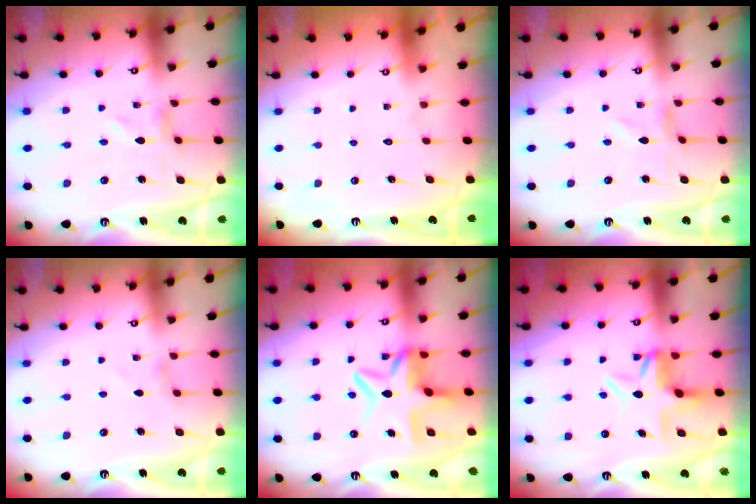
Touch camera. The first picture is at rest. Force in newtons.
{"total": 1.6, "press": 1.6, "slide": 0.1}
{"total": 0.8, "press": 0.8, "slide": 0.2}
{"total": 0.0}
{"total": 9.8, "press": 9.5, "slide": 2.3}
{"total": 5.9, "press": 5.9, "slide": 0.7}